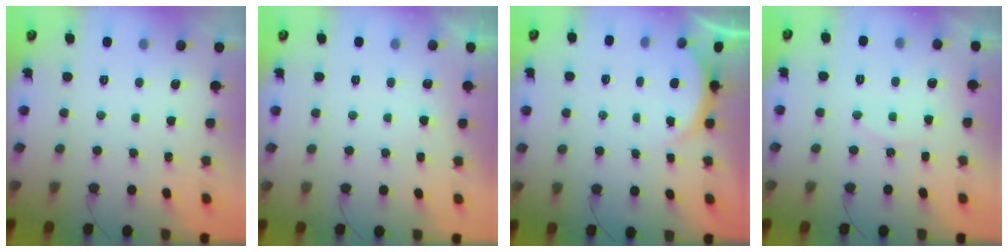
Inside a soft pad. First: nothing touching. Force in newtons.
{"total": 3.0, "press": 3.0, "slide": 0.0}
{"total": 2.9, "press": 2.2, "slide": 1.8}
{"total": 6.7, "press": 6.7, "slide": 0.7}